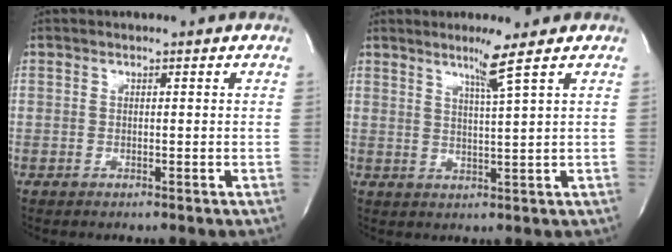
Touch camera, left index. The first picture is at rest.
{"total": 4.1, "force": [2.5, -1.5, 2.8], "torque": [-0.052, -0.014, 0.049]}